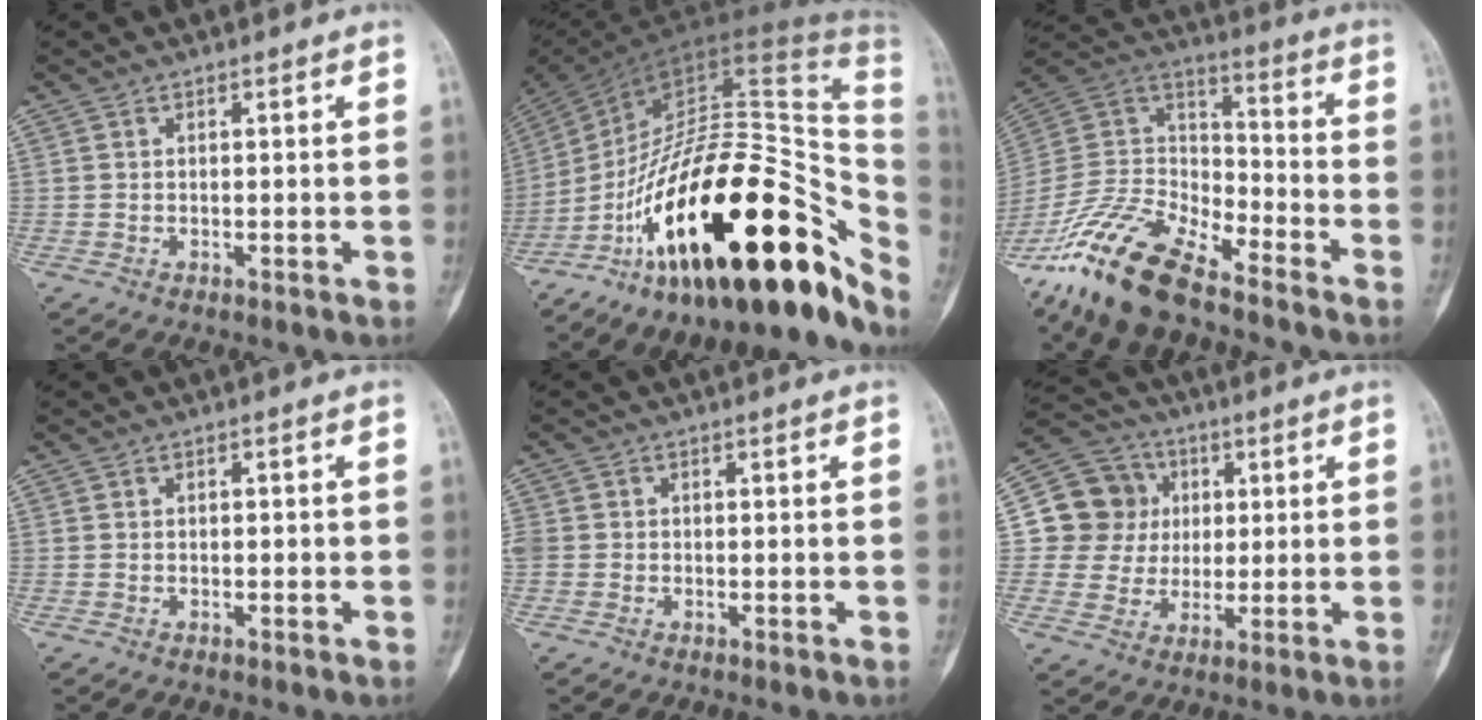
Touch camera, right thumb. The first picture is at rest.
{"total": 39.1, "force": [-13.4, 16.2, 32.9], "torque": [-0.412, 0.087, -0.208]}
{"total": 19.2, "force": [-14.5, 6.7, 10.7], "torque": [-0.201, 0.065, -0.281]}
{"total": 0.5, "force": [-0.1, 0.3, 0.4], "torque": [0.000, 0.001, -0.003]}
{"total": 2.7, "force": [-0.3, 2.4, 1.0], "torque": [-0.014, 0.007, -0.007]}
{"total": 12.1, "force": [2.3, 11.5, 2.8], "torque": [-0.013, 0.012, 0.036]}